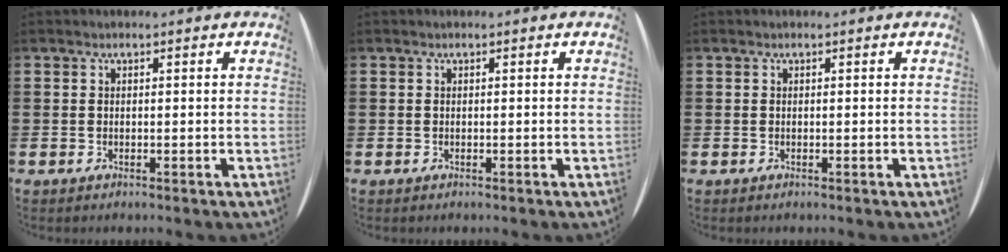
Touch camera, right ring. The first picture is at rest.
{"total": 0.0}
{"total": 0.0}